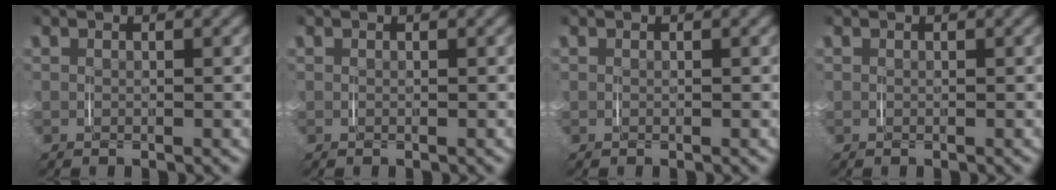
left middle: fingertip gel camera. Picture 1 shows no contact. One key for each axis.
{"total": 0.0}
{"total": 0.0}
{"total": 0.0}